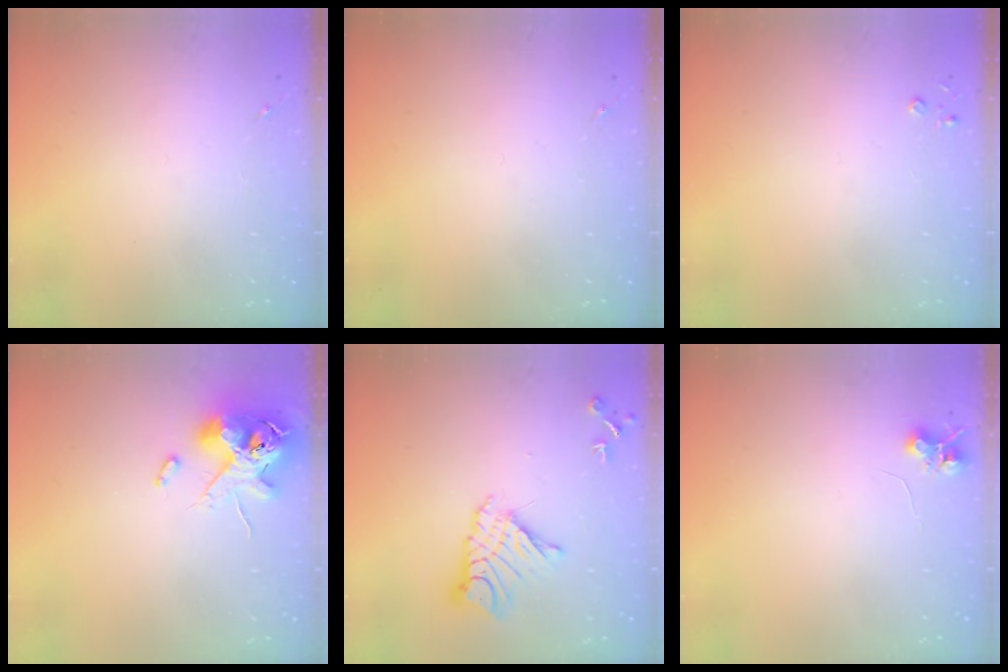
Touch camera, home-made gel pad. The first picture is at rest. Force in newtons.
{"total": 0.0}
{"total": 2.2, "press": 2.2, "slide": 0.3}
{"total": 12.9, "press": 12.7, "slide": 2.2}
{"total": 13.7, "press": 13.7, "slide": 1.3}
{"total": 6.5, "press": 6.4, "slide": 0.9}